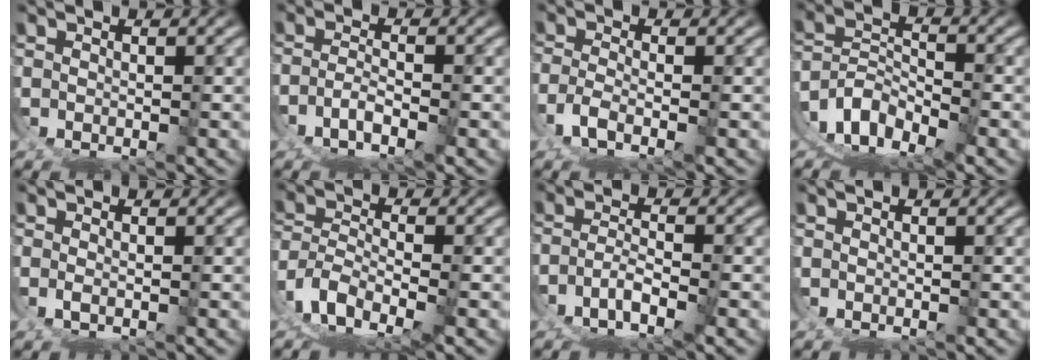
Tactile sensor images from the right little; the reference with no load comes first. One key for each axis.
{"total": 2.8, "fx": -2.1, "fy": -0.5, "fz": 1.8, "tx": -0.019, "ty": -0.003, "tz": -0.035}
{"total": 2.7, "fx": -1.3, "fy": -1.1, "fz": 2.1, "tx": -0.035, "ty": -0.008, "tz": -0.019}
{"total": 10.7, "fx": -5.2, "fy": 8.0, "fz": 4.8, "tx": -0.112, "ty": -0.034, "tz": -0.089}
{"total": 1.3, "fx": 0.1, "fy": -1.2, "fz": 0.4, "tx": -0.011, "ty": -0.005, "tz": 0.007}
{"total": 7.3, "fx": -3.3, "fy": 4.8, "fz": 4.4, "tx": -0.109, "ty": -0.038, "tz": -0.050}
{"total": 3.9, "fx": -3.0, "fy": 0.5, "fz": 2.4, "tx": -0.030, "ty": -0.008, "tz": -0.049}
{"total": 0.0}